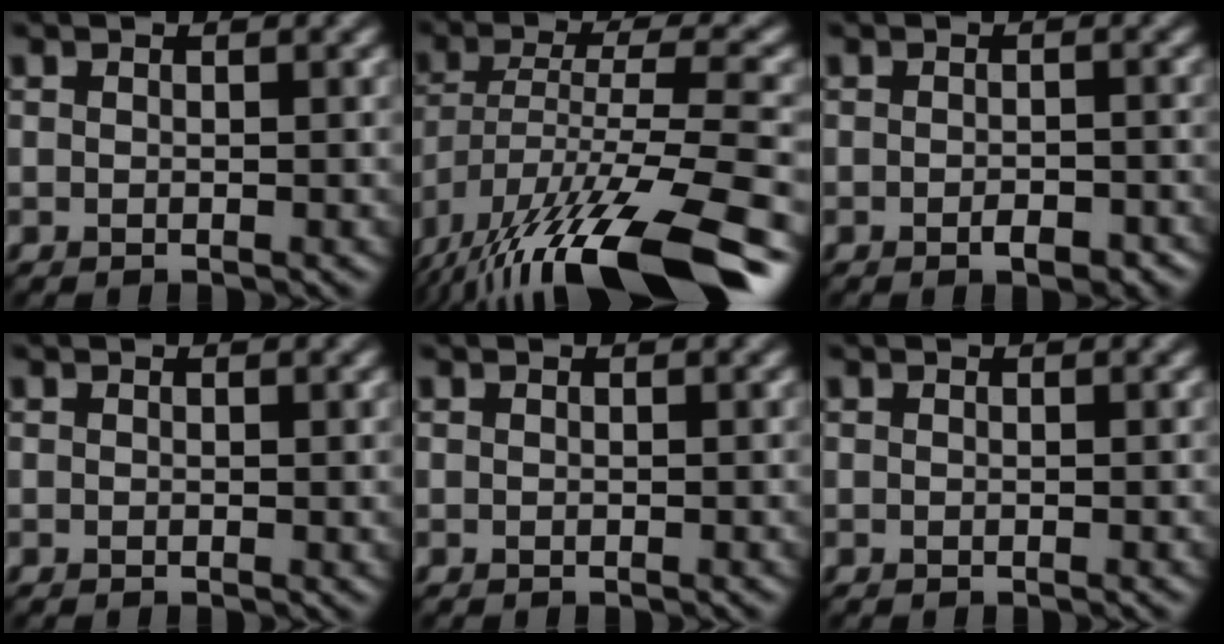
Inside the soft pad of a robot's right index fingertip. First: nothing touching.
{"total": 15.4, "force": [-10.0, 3.8, 11.1], "torque": [-0.209, 0.003, -0.164]}
{"total": 2.1, "force": [-1.1, 0.9, 1.6], "torque": [-0.023, -0.002, -0.014]}
{"total": 0.0}
{"total": 0.0}
{"total": 0.0}